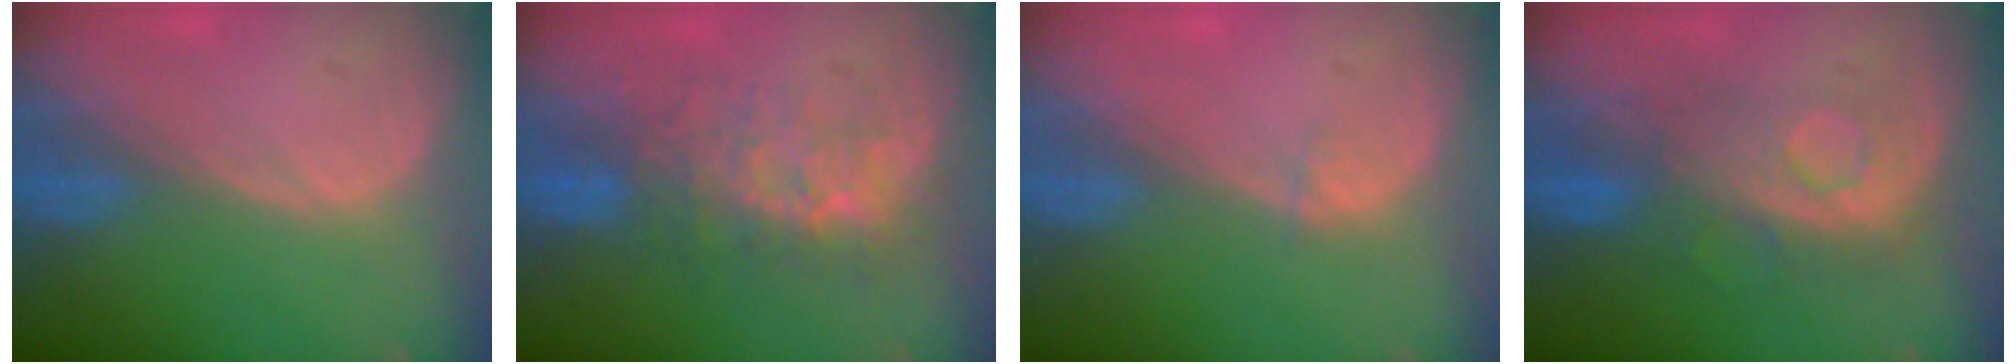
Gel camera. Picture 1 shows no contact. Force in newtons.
{"total": 7.6, "press": 7.3, "slide": 2.3}
{"total": 0.8, "press": 0.7, "slide": 0.4}
{"total": 7.8, "press": 7.8, "slide": 0.6}